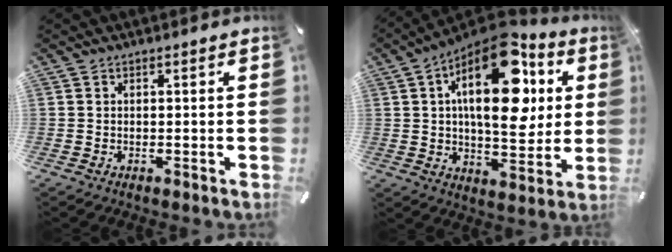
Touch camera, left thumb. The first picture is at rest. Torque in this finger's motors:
{"motor_torque": [2.61, 2.39, 1.60, -1.17, 0.75]}